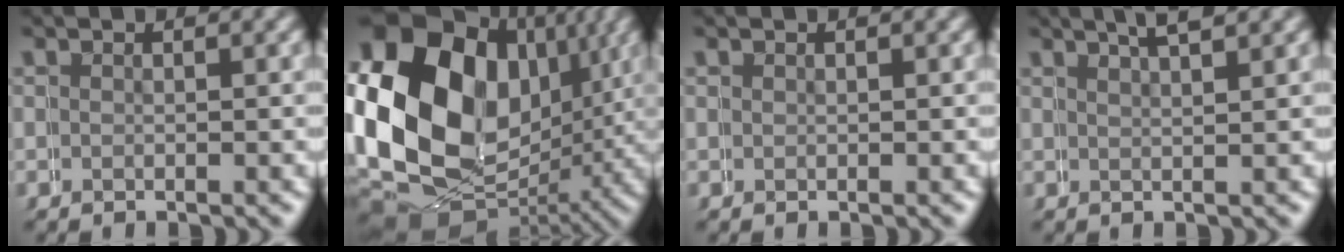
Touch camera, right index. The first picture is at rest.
{"total": 25.2, "force": [1.8, 20.0, 15.2], "torque": [-0.301, -0.048, 0.041]}
{"total": 0.0}
{"total": 2.8, "force": [2.3, -0.7, 1.4], "torque": [-0.008, 0.013, 0.039]}